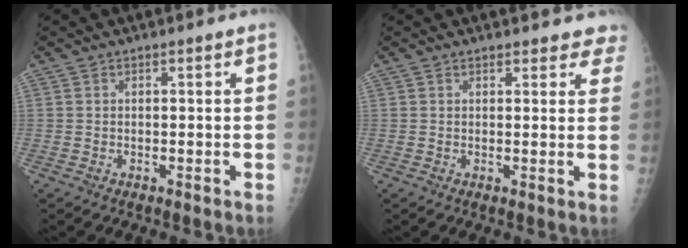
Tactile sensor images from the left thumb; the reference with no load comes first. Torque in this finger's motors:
{"motor_torque": [0.07, 0.10, -0.23, -0.27, 0.03]}